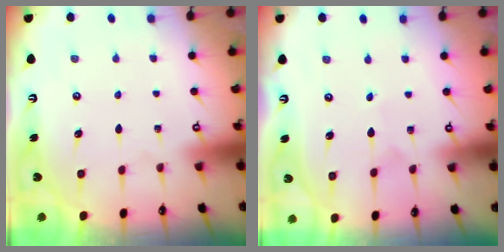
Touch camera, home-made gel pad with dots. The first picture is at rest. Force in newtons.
{"total": 1.1, "press": 1.1, "slide": 0.1}